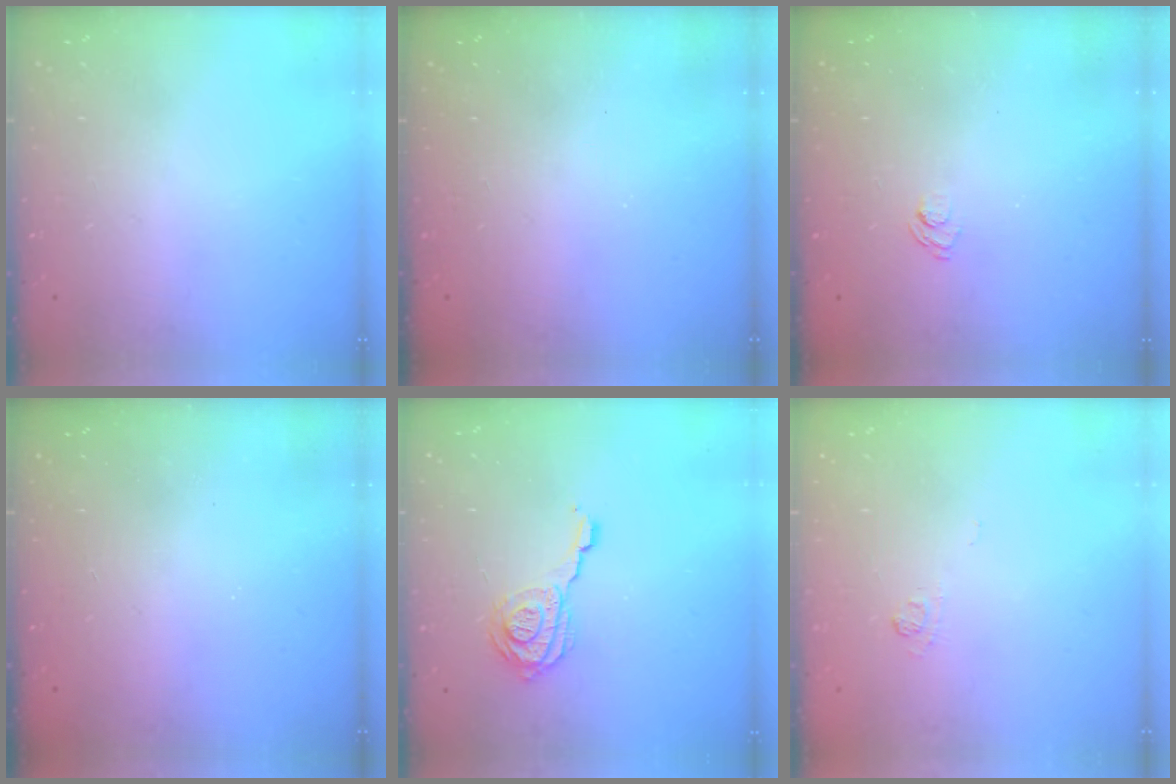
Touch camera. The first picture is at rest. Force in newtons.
{"total": 2.3, "press": 2.2, "slide": 0.7}
{"total": 2.3, "press": 1.8, "slide": 1.3}
{"total": 2.5, "press": 2.3, "slide": 0.8}
{"total": 12.7, "press": 12.6, "slide": 1.8}
{"total": 6.6, "press": 6.5, "slide": 1.3}